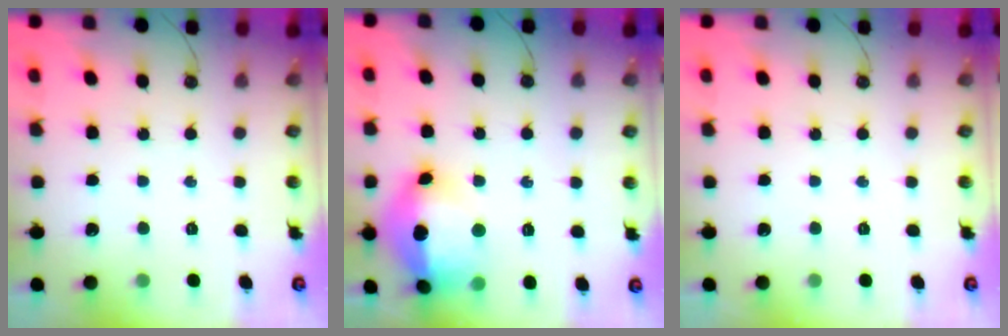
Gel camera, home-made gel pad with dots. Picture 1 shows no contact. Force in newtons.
{"total": 19.0, "press": 18.9, "slide": 1.7}
{"total": 0.0}